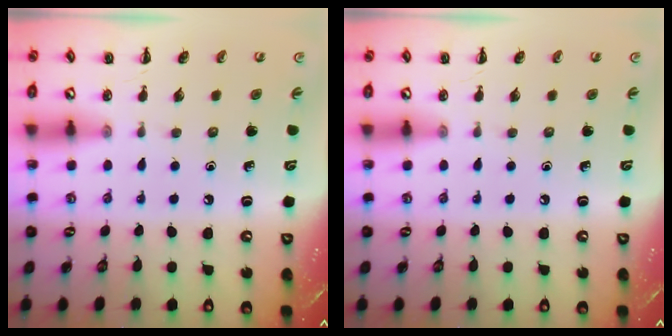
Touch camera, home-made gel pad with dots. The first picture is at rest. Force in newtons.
{"total": 0.0}